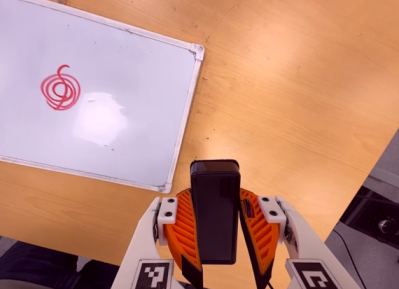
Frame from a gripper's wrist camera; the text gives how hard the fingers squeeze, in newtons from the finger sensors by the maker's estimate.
{"total": 11.7, "left": 9.2, "right": 14.1}